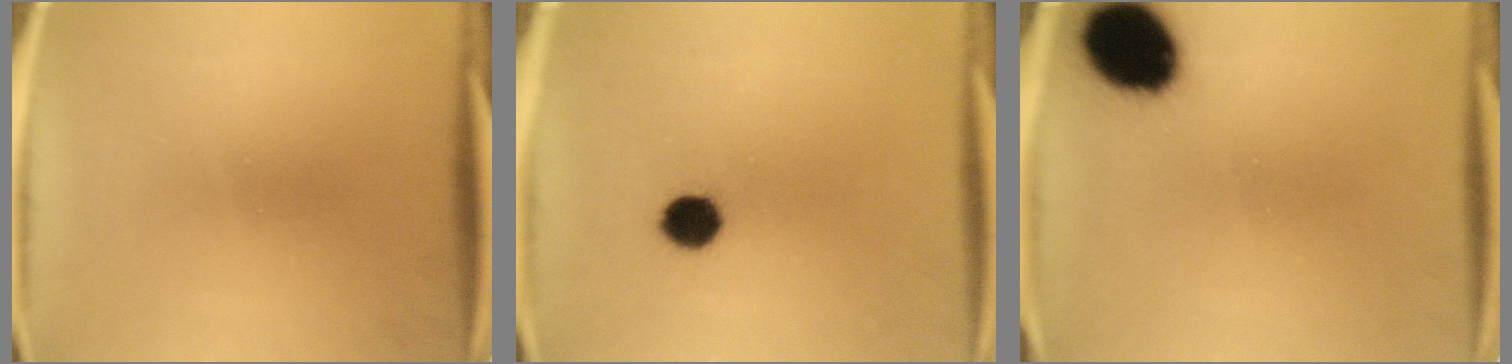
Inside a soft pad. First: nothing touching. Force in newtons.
{"total": 5.4}
{"total": 15.4}